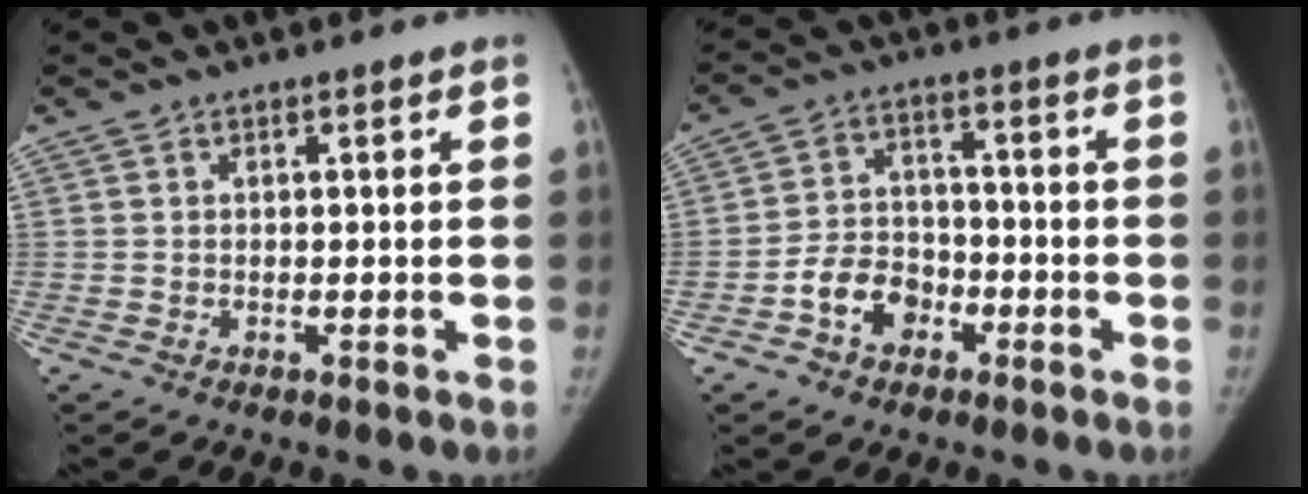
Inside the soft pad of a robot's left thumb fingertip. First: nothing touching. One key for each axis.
{"total": 8.0, "fx": -3.7, "fy": 6.1, "fz": 3.8, "tx": -0.042, "ty": 0.034, "tz": -0.067}